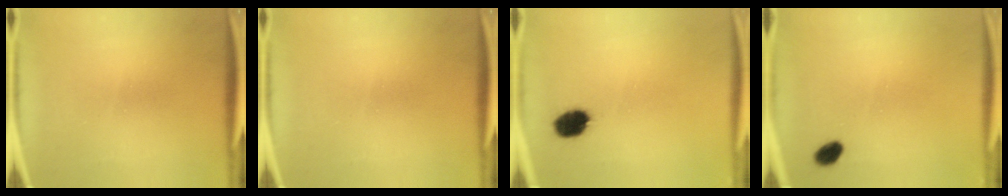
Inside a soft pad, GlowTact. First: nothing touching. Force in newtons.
{"total": 0.0}
{"total": 5.5}
{"total": 2.8}